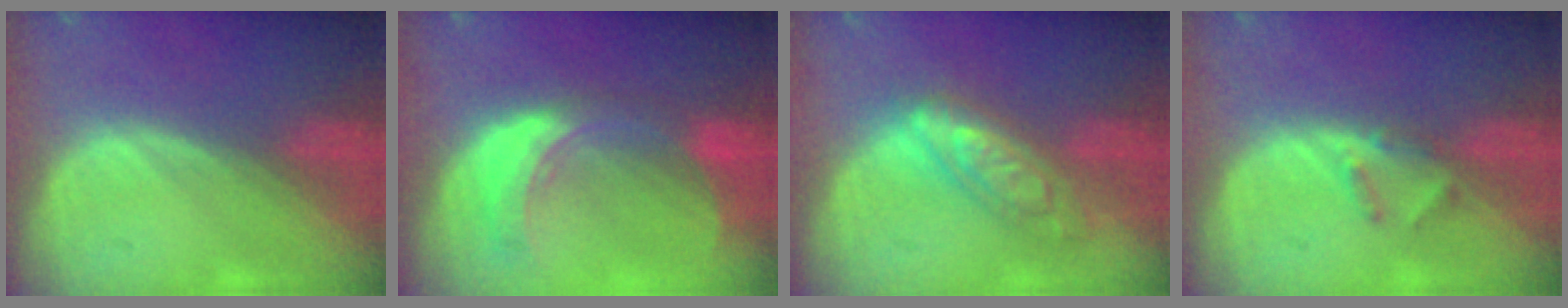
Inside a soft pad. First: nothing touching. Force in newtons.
{"total": 8.3, "press": 7.4, "slide": 3.8}
{"total": 7.2, "press": 7.2, "slide": 0.6}
{"total": 2.3, "press": 2.1, "slide": 0.9}